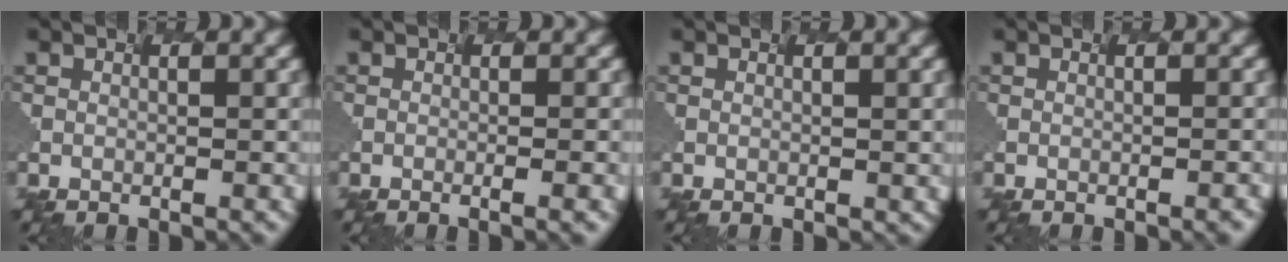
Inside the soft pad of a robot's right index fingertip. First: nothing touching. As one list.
[{"total": 2.5, "force": [-0.7, 0.7, 2.3], "torque": [-0.017, 0.005, -0.003]}, {"total": 0.6, "force": [0.0, -0.4, -0.4], "torque": [-0.004, -0.005, 0.011]}, {"total": 1.4, "force": [-0.5, 0.5, 1.2], "torque": [-0.002, 0.010, 0.003]}]